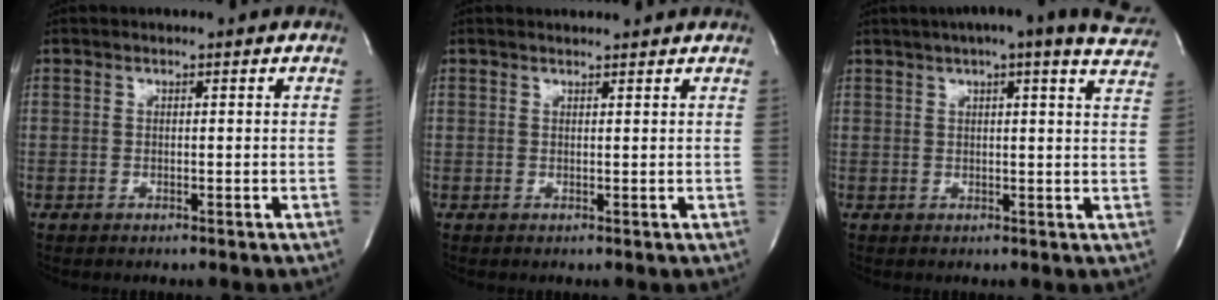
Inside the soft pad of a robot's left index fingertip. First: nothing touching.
{"total": 2.8, "force": [2.7, 0.1, 0.4], "torque": [-0.011, 0.014, 0.035]}
{"total": 16.5, "force": [13.8, 1.5, 9.0], "torque": [-0.133, 0.014, 0.156]}